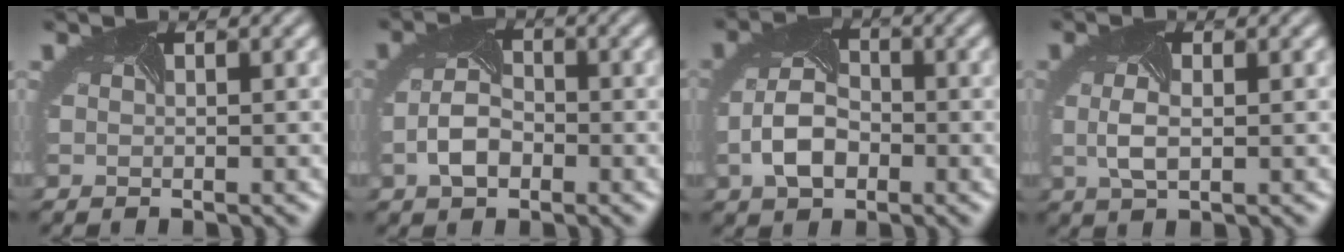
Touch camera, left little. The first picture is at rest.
{"total": 3.3, "force": [-1.2, 2.0, 2.4], "torque": [-0.055, -0.005, -0.026]}
{"total": 4.5, "force": [-1.3, 2.9, 3.3], "torque": [-0.081, -0.006, -0.026]}
{"total": 2.2, "force": [0.1, 0.7, 2.1], "torque": [-0.056, -0.003, 0.001]}